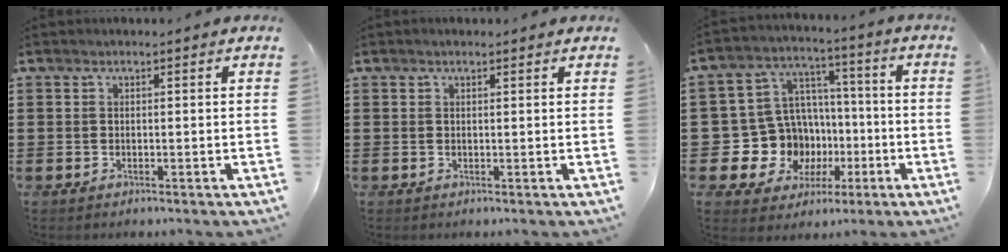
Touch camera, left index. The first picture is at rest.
{"total": 0.6, "force": [0.4, 0.1, 0.5], "torque": [-0.009, 0.002, 0.007]}
{"total": 11.9, "force": [-2.8, 11.0, 3.5], "torque": [-0.115, 0.003, -0.034]}